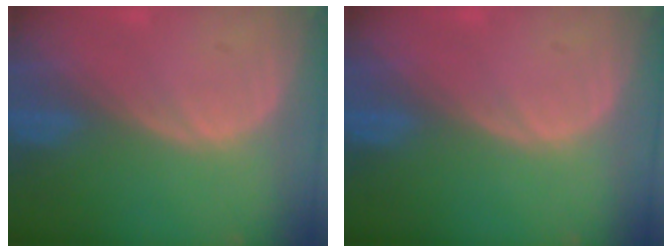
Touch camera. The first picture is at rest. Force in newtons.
{"total": 0.0}